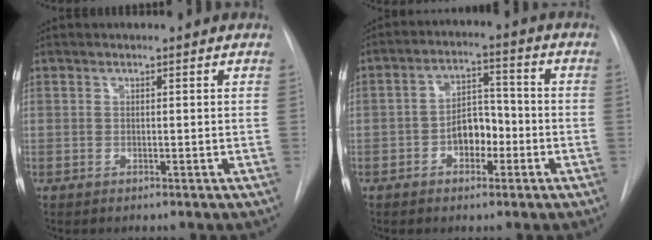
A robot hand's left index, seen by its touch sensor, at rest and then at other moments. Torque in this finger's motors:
{"motor_torque": [0.23, 0.07, 0.13, 0.05]}